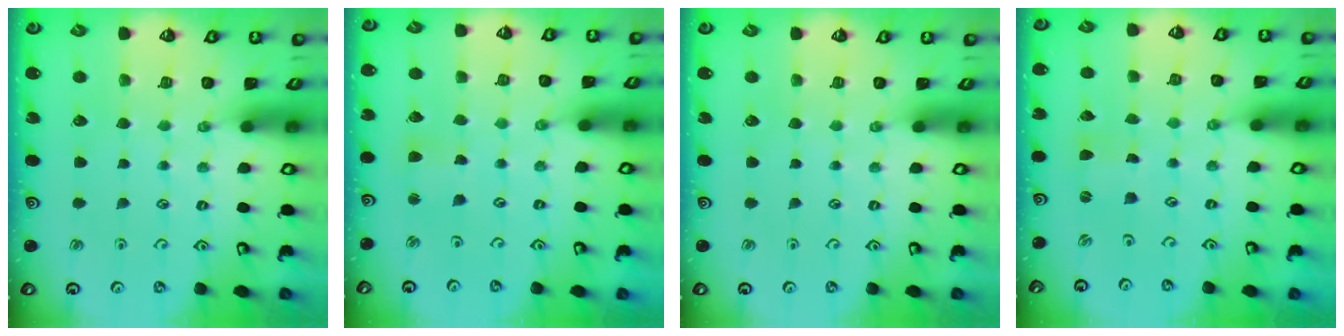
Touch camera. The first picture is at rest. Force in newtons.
{"total": 3.3, "press": 3.3, "slide": 0.4}
{"total": 0.0}
{"total": 0.0}